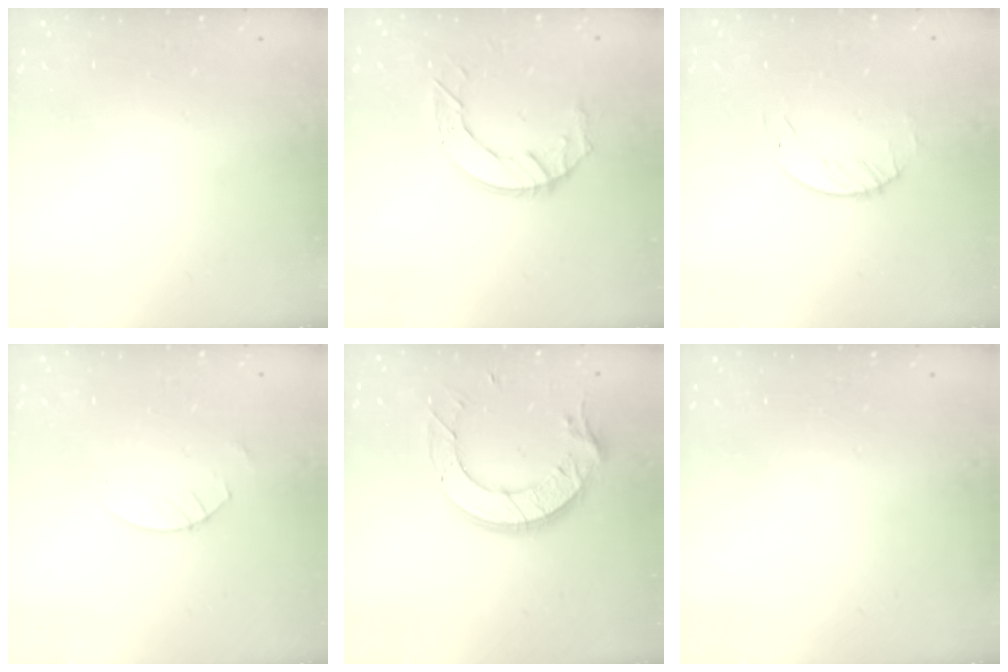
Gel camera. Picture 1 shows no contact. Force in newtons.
{"total": 8.1, "press": 8.0, "slide": 0.4}
{"total": 1.7, "press": 1.7, "slide": 0.2}
{"total": 2.4, "press": 2.4, "slide": 0.1}
{"total": 13.4, "press": 13.3, "slide": 0.8}
{"total": 0.0}